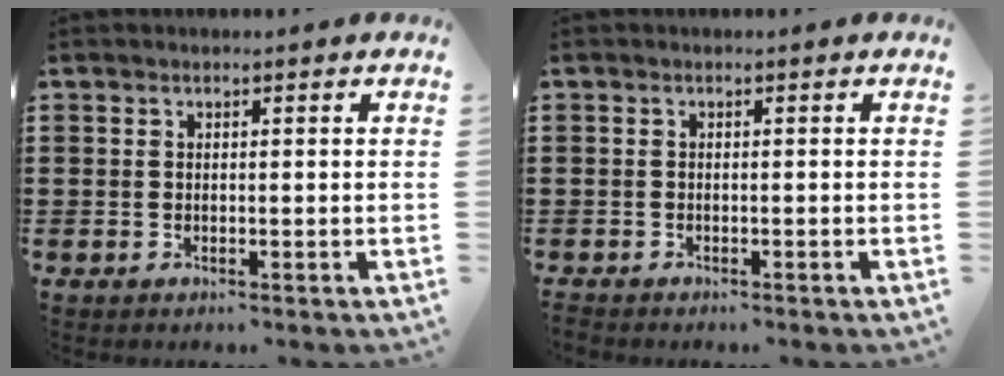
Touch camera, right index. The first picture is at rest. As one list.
[{"total": 0.8, "force": [-0.8, 0.1, -0.1], "torque": [-0.001, 0.001, -0.018]}]